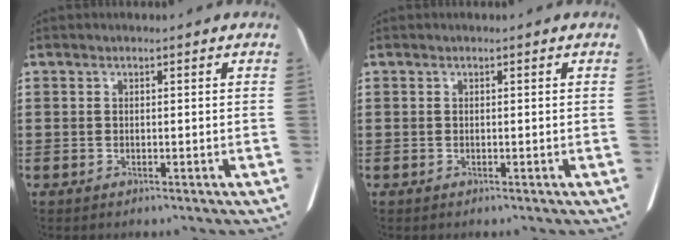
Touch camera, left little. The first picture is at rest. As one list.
[{"total": 0.0}]